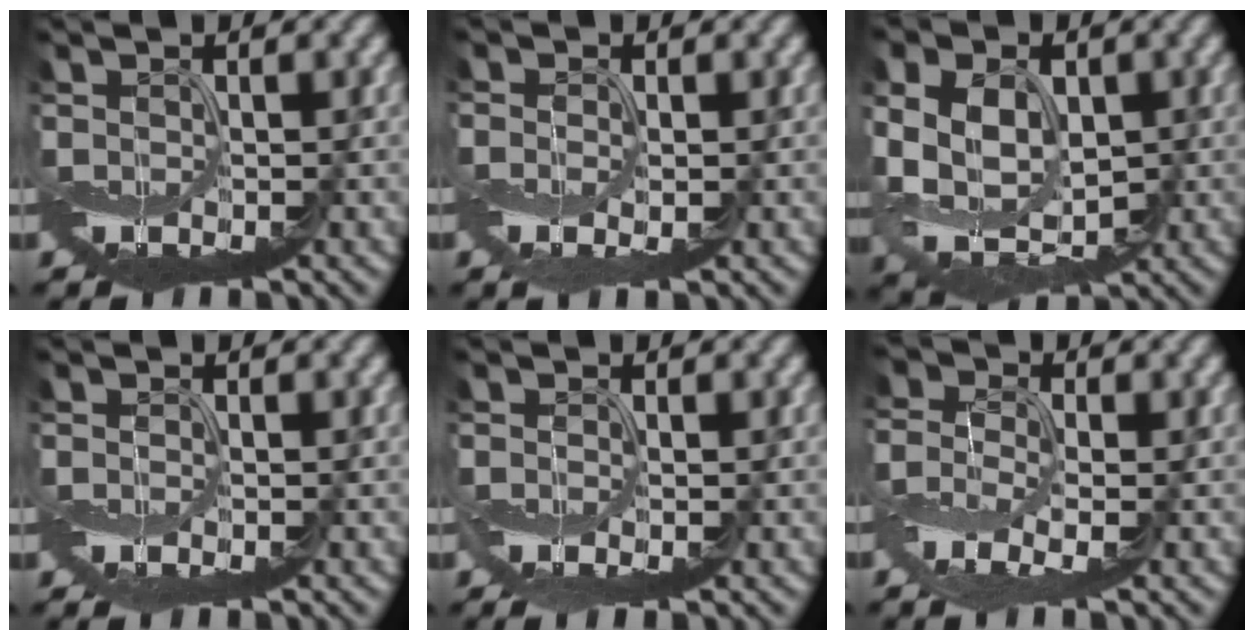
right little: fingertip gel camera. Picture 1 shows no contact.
{"total": 1.3, "force": [-0.3, 0.8, 1.1], "torque": [-0.027, -0.006, 0.002]}
{"total": 7.8, "force": [0.9, 5.7, 5.2], "torque": [-0.125, 0.001, 0.013]}
{"total": 0.7, "force": [-0.4, 0.5, 0.5], "torque": [-0.011, -0.004, -0.004]}
{"total": 1.5, "force": [-0.6, 0.7, 1.1], "torque": [-0.024, -0.006, -0.003]}
{"total": 3.8, "force": [-1.6, 2.2, 2.7], "torque": [-0.074, 0.000, -0.042]}